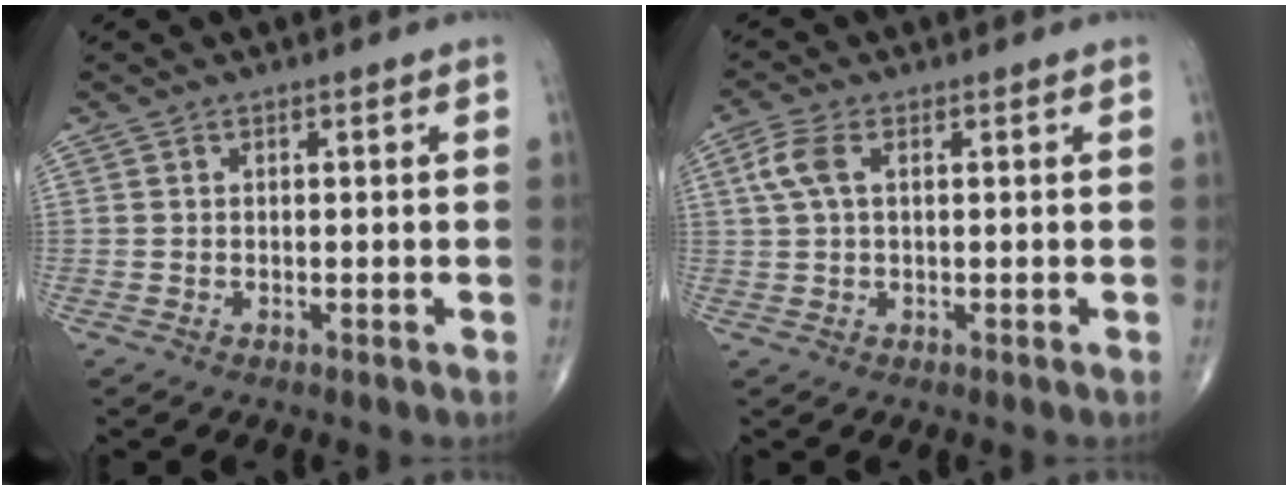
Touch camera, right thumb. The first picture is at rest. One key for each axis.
{"total": 4.5, "fx": 1.2, "fy": 2.3, "fz": 3.7, "tx": -0.101, "ty": 0.016, "tz": 0.024}